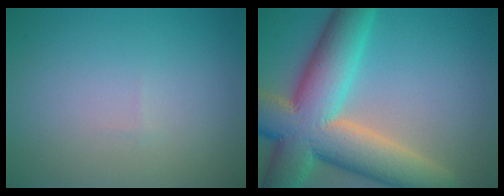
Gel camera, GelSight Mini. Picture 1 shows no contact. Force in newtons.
{"total": 13.3, "press": 13.3, "slide": 1.1}